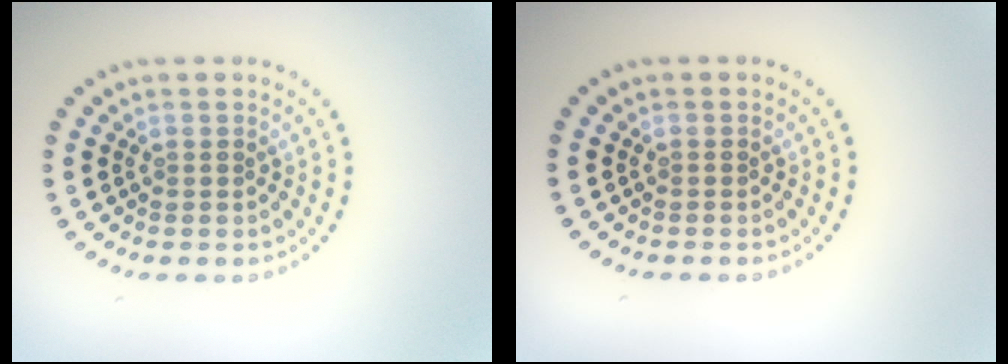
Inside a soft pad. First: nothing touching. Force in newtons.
{"total": 0.0}